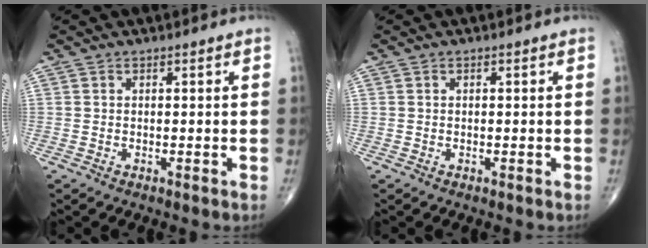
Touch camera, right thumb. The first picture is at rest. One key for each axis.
{"total": 0.0}